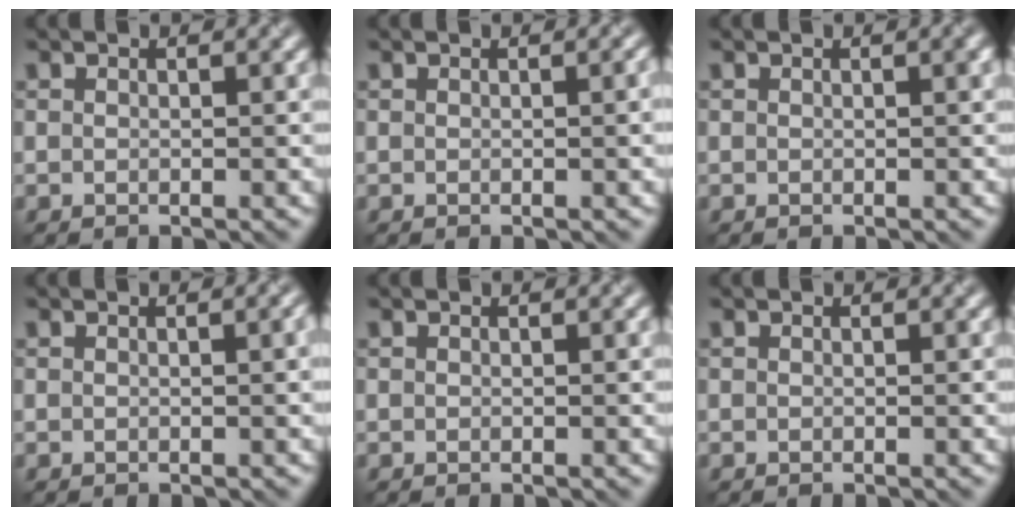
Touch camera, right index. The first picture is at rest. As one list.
[{"total": 1.6, "force": [0.1, 0.5, 1.6], "torque": [-0.016, 0.005, -0.001]}, {"total": 0.7, "force": [0.2, 0.1, 0.6], "torque": [-0.008, 0.003, 0.003]}, {"total": 1.4, "force": [0.1, 0.4, 1.3], "torque": [-0.014, 0.006, 0.001]}, {"total": 0.0}, {"total": 0.0}]